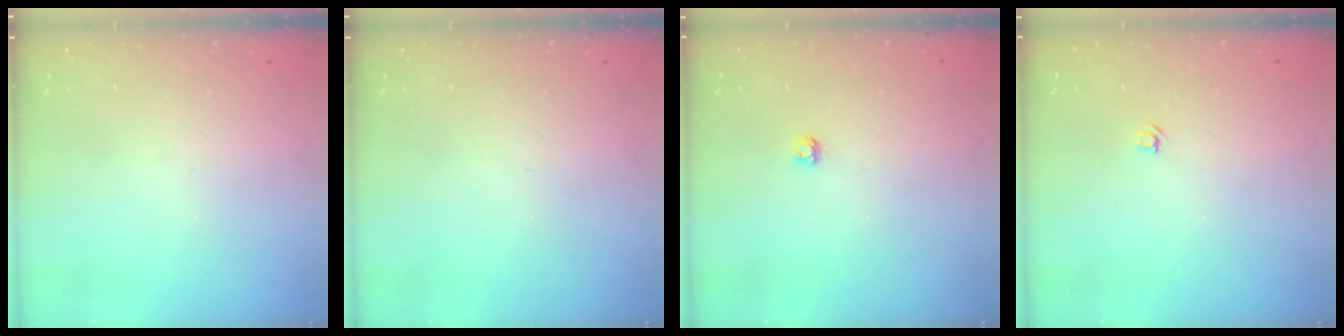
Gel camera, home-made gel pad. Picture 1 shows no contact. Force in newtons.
{"total": 0.0}
{"total": 2.9, "press": 2.9, "slide": 0.3}
{"total": 3.2, "press": 3.2, "slide": 0.3}